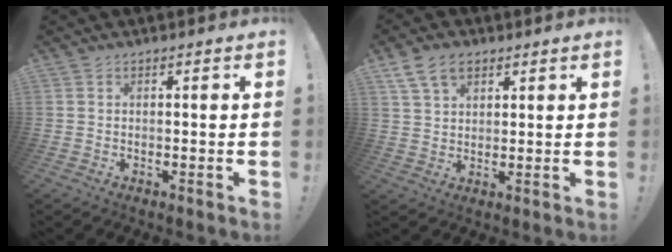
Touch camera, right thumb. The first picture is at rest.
{"total": 8.3, "force": [4.8, 5.2, 4.2], "torque": [-0.070, -0.009, 0.094]}